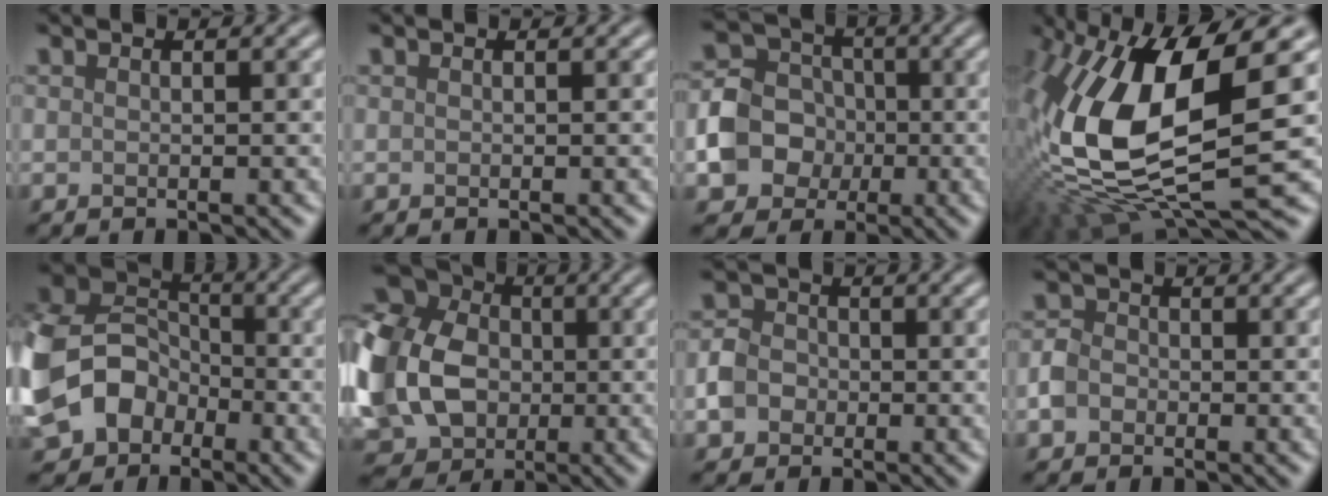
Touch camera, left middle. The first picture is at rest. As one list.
[{"total": 0.0}, {"total": 7.8, "force": [-2.0, 6.8, 3.4], "torque": [-0.052, -0.006, -0.052]}, {"total": 14.5, "force": [2.1, 6.2, 12.9], "torque": [-0.285, -0.018, 0.038]}, {"total": 14.0, "force": [-4.6, 11.3, 6.8], "torque": [-0.164, -0.032, -0.102]}, {"total": 16.6, "force": [-0.6, 13.3, 9.9], "torque": [-0.229, -0.005, -0.040]}, {"total": 3.0, "force": [-0.9, 2.6, 1.2], "torque": [-0.016, 0.002, -0.021]}, {"total": 2.3, "force": [-0.8, 1.9, 1.0], "torque": [-0.017, 0.001, -0.021]}]